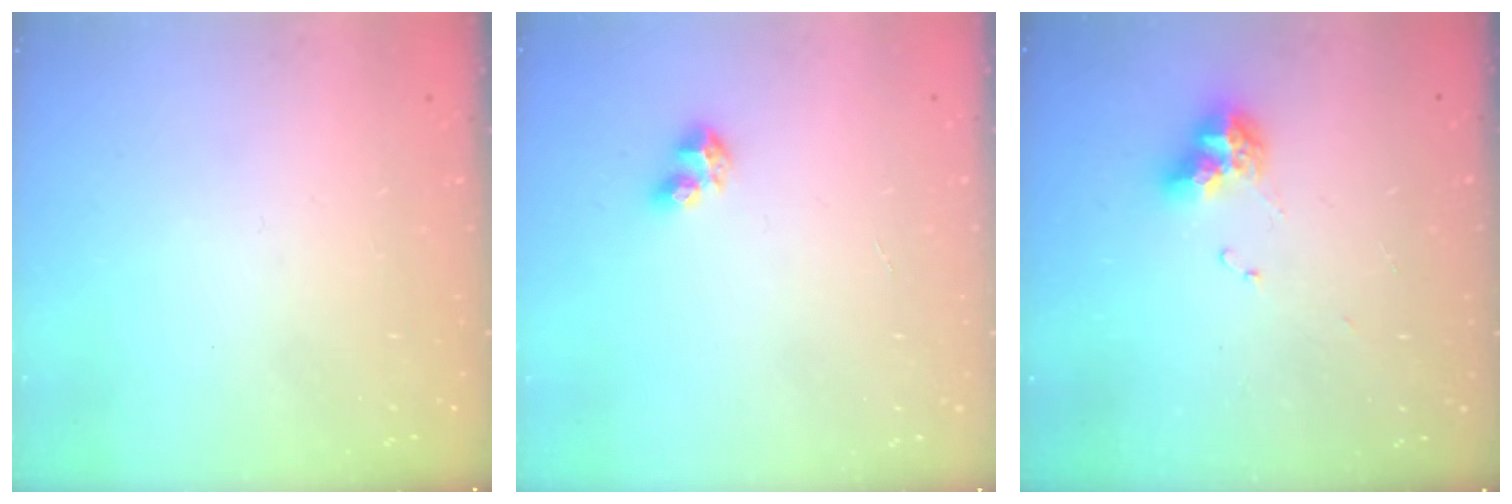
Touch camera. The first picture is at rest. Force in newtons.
{"total": 4.7, "press": 4.6, "slide": 0.9}
{"total": 9.0, "press": 8.9, "slide": 0.9}